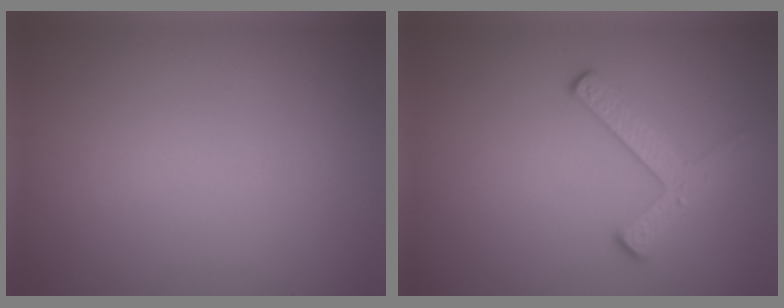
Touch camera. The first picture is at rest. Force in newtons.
{"total": 2.7, "press": 2.3, "slide": 1.3}